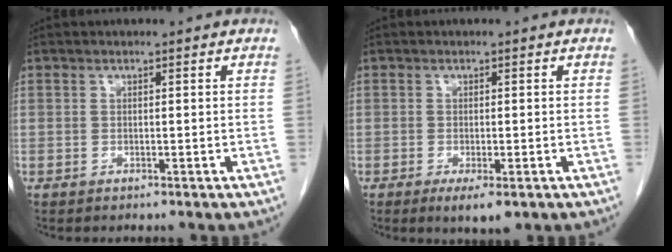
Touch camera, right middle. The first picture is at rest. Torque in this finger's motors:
{"motor_torque": [0.65, -0.21, 0.05, 0.04]}